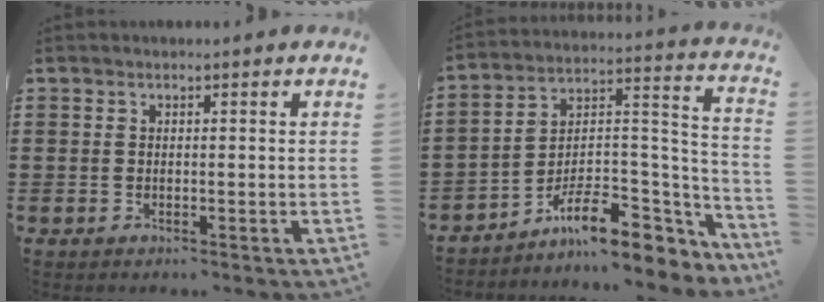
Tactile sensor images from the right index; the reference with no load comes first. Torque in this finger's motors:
{"motor_torque": [1.15, 0.99, 0.30, 0.02]}